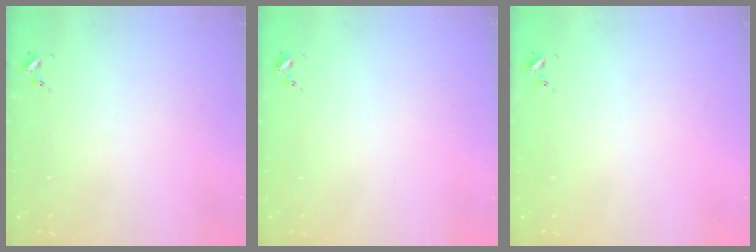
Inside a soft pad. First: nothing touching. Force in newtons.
{"total": 0.0}
{"total": 0.0}